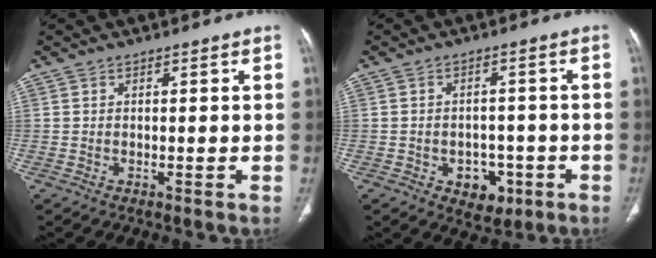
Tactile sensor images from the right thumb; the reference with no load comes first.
{"total": 6.2, "force": [-2.5, 4.6, 3.3], "torque": [-0.016, 0.018, -0.025]}